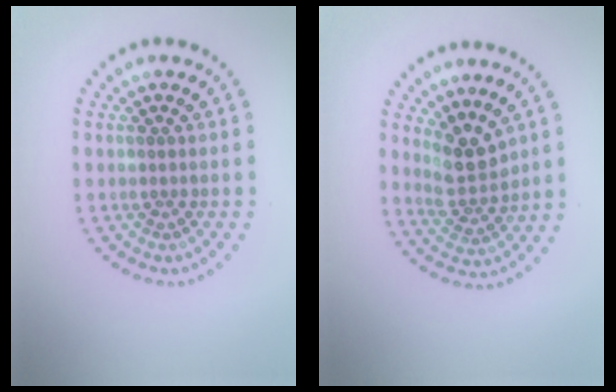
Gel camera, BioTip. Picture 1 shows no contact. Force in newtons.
{"total": 3.1, "press": 2.7, "slide": 1.6}